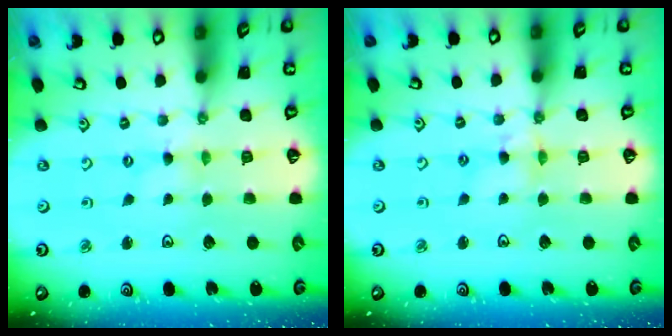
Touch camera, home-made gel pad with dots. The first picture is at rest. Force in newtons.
{"total": 3.8, "press": 3.8, "slide": 0.3}